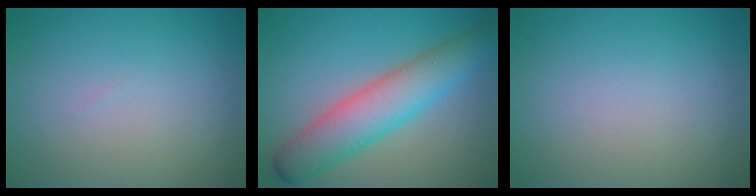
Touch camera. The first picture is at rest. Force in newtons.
{"total": 6.7, "press": 6.7, "slide": 0.1}
{"total": 0.0}